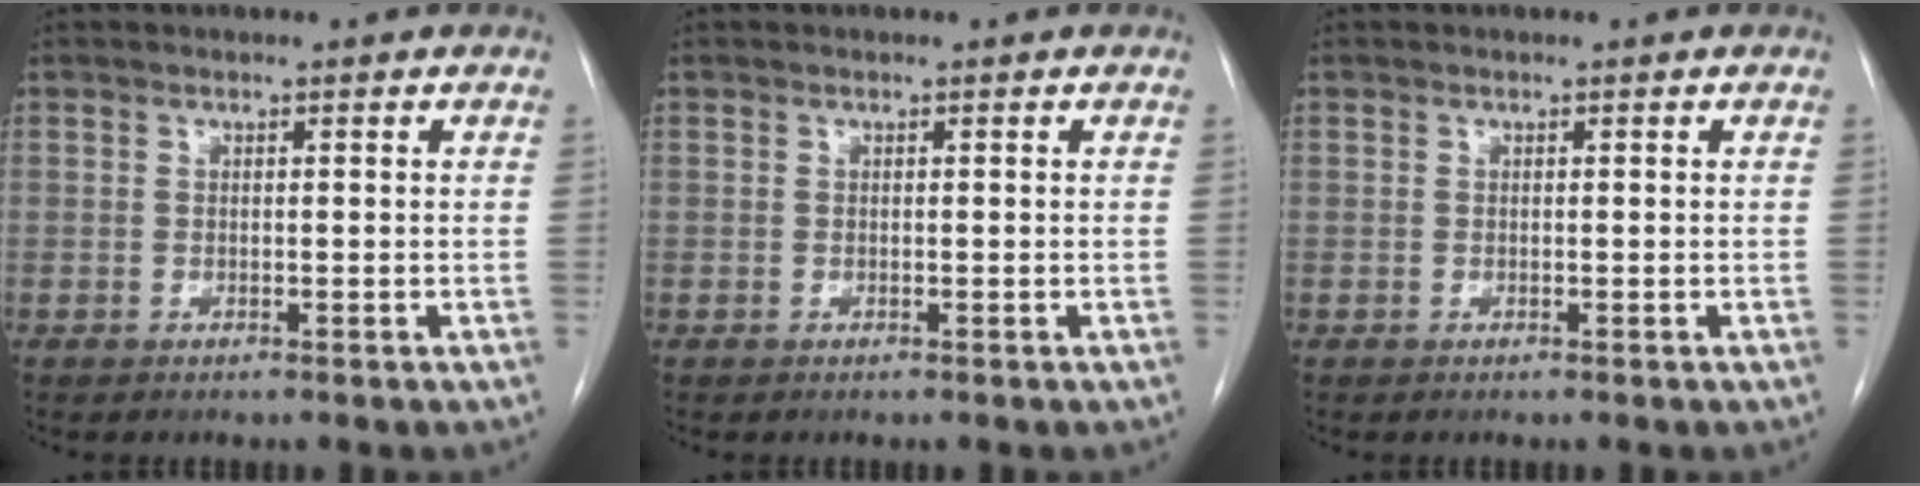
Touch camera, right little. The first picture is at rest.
{"total": 0.0}
{"total": 0.0}